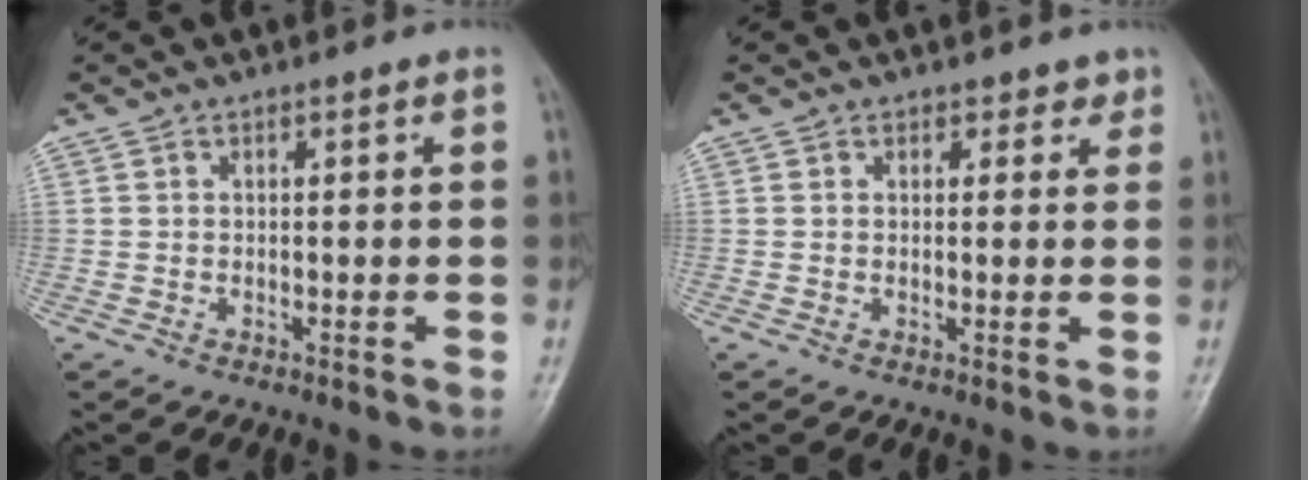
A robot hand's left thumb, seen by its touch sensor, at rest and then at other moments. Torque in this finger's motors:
{"motor_torque": [-0.04, -0.04, -0.24, -0.24, -0.05]}